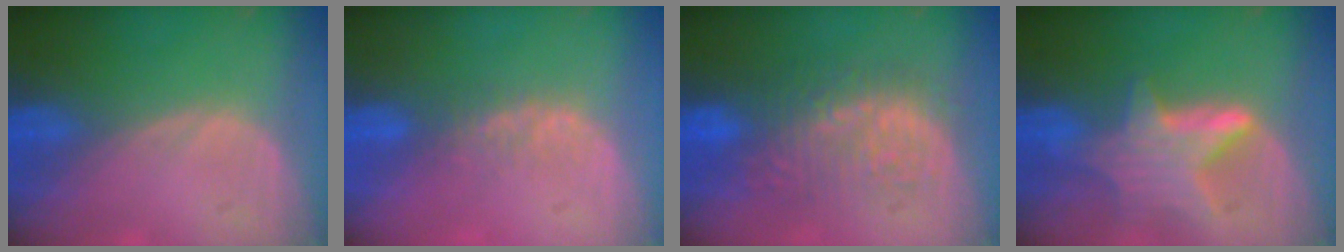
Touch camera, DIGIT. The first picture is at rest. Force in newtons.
{"total": 2.8, "press": 2.4, "slide": 1.5}
{"total": 8.9, "press": 8.8, "slide": 1.5}
{"total": 6.7, "press": 6.5, "slide": 1.7}